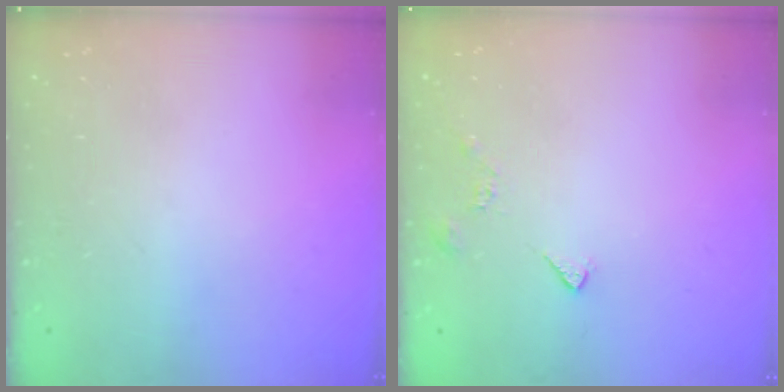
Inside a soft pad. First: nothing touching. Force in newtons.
{"total": 4.3, "press": 4.2, "slide": 0.8}